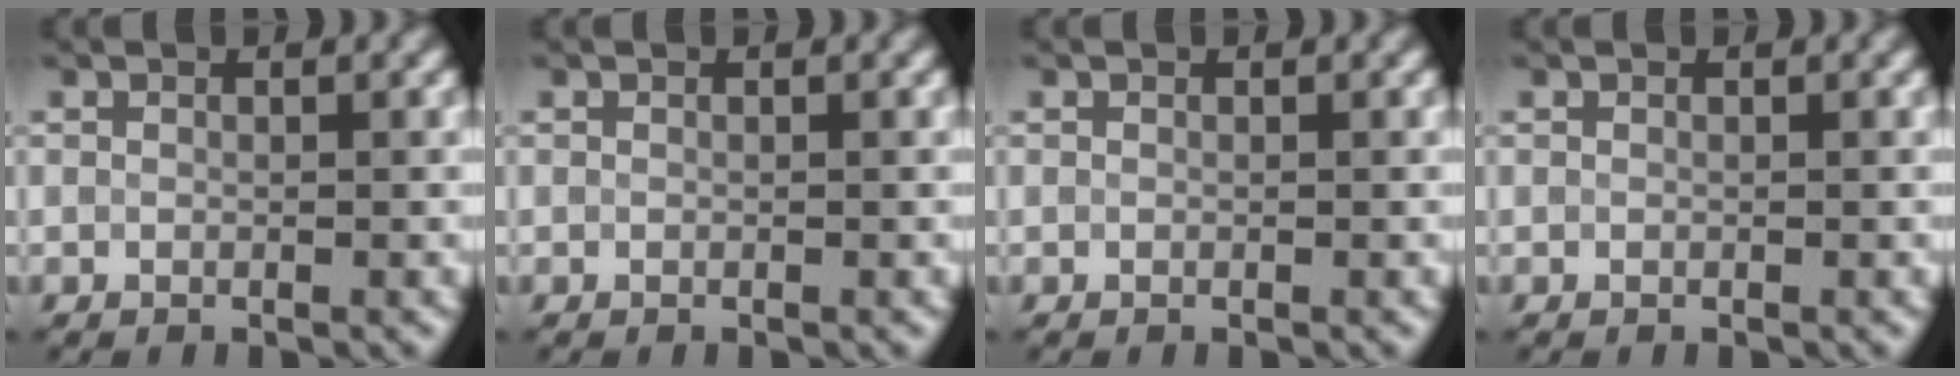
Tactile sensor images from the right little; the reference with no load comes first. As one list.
[{"total": 0.0}, {"total": 0.0}, {"total": 0.0}]